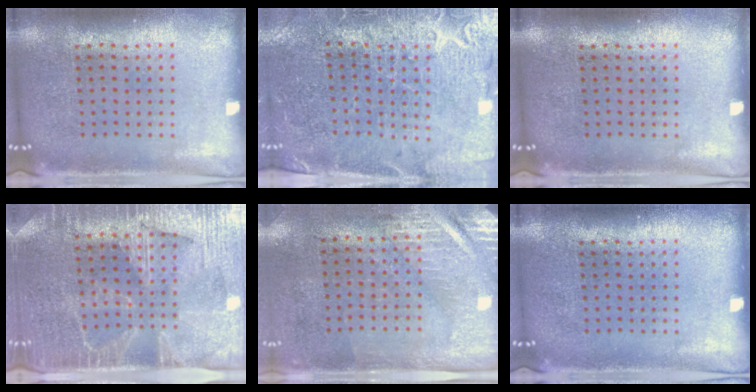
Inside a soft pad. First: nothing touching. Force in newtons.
{"total": 3.3, "press": 3.1, "slide": 1.3}
{"total": 0.0}
{"total": 4.0, "press": 3.4, "slide": 2.0}
{"total": 2.9, "press": 2.5, "slide": 1.5}
{"total": 0.0}